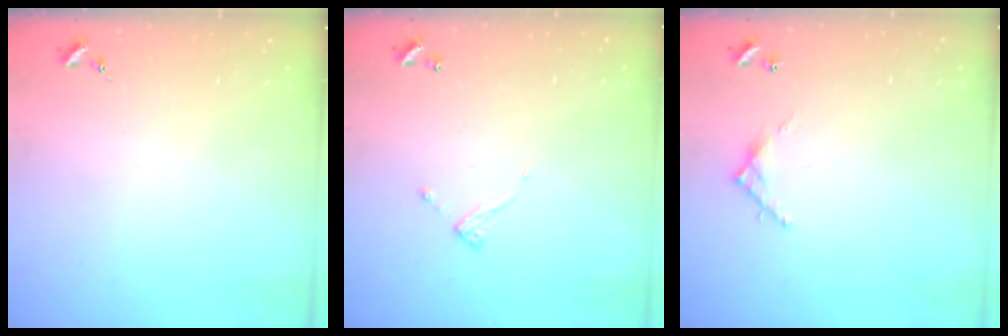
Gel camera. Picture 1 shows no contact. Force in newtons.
{"total": 4.5, "press": 4.5, "slide": 0.5}
{"total": 5.5, "press": 5.5, "slide": 0.3}